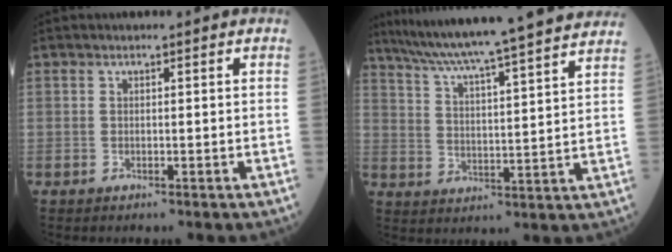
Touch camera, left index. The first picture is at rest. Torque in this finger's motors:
{"motor_torque": [0.98, -1.16, 0.10, 0.11]}